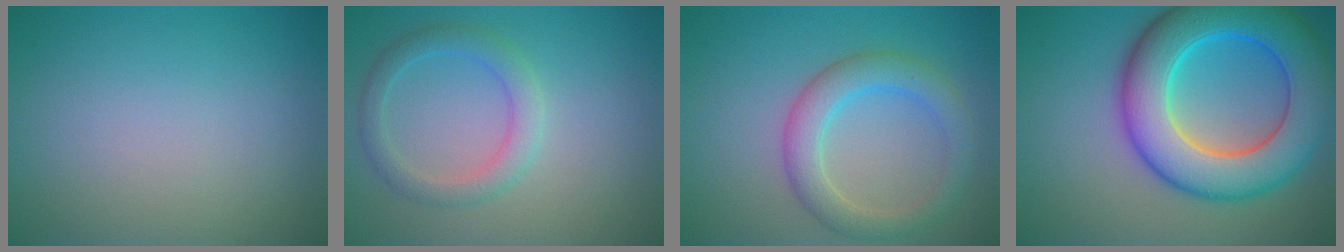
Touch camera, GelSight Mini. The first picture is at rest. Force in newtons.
{"total": 2.8, "press": 2.8, "slide": 0.1}
{"total": 4.3, "press": 4.2, "slide": 0.2}
{"total": 11.4, "press": 11.4, "slide": 0.3}